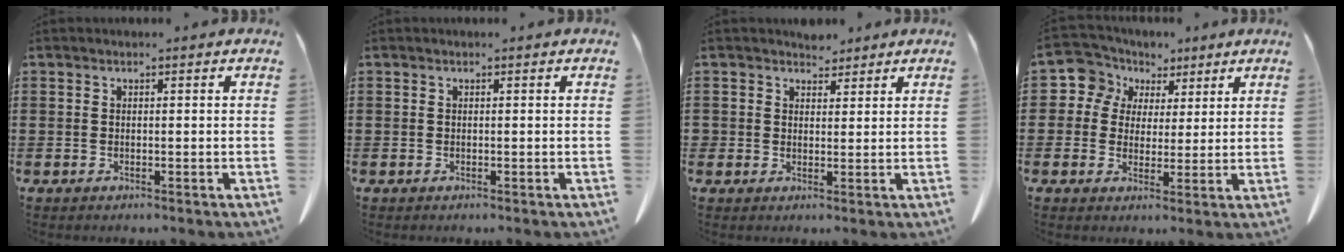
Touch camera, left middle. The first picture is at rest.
{"total": 0.0}
{"total": 2.8, "force": [2.3, 1.6, 0.0], "torque": [-0.002, 0.002, 0.043]}
{"total": 6.3, "force": [2.8, 5.6, 0.7], "torque": [-0.054, -0.006, 0.050]}